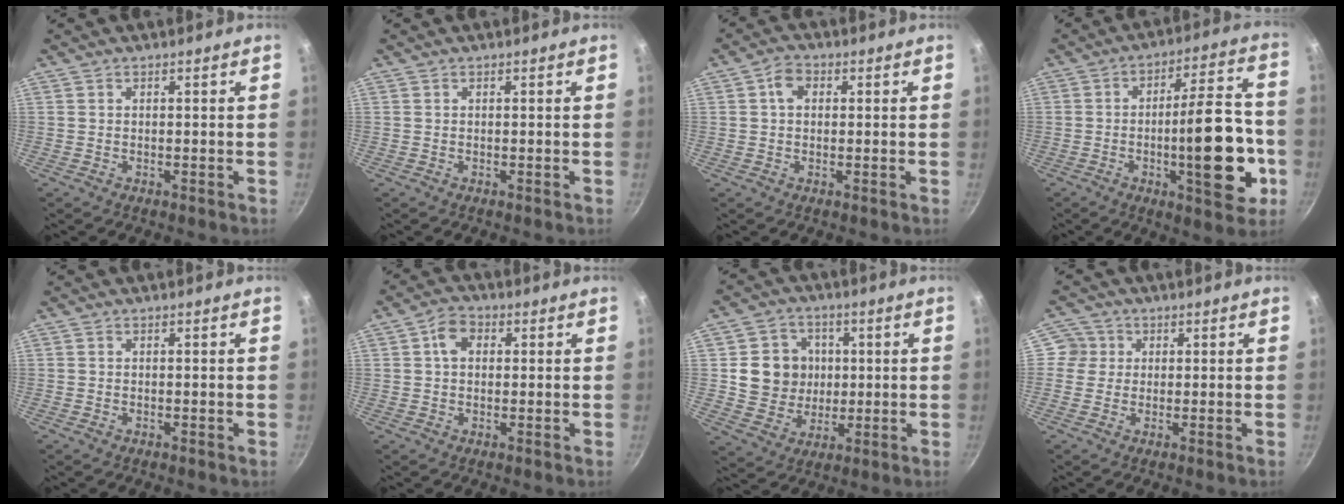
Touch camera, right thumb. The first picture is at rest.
{"total": 0.0}
{"total": 3.6, "force": [0.7, 2.7, 2.3], "torque": [-0.031, 0.008, 0.004]}
{"total": 19.4, "force": [-5.0, 6.2, 17.7], "torque": [-0.223, 0.034, -0.070]}
{"total": 0.0}
{"total": 4.6, "force": [0.9, 3.4, 2.9], "torque": [-0.035, 0.009, 0.006]}
{"total": 10.8, "force": [1.2, 10.0, 4.0], "torque": [-0.032, 0.002, 0.023]}
{"total": 3.8, "force": [0.6, 3.8, 0.5], "torque": [0.025, 0.005, -0.001]}